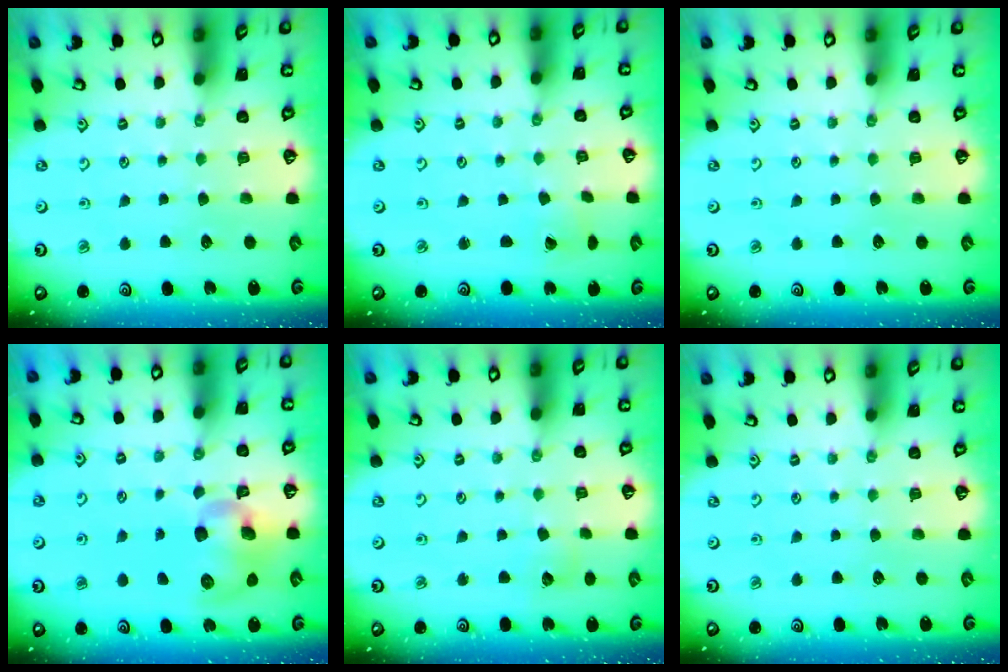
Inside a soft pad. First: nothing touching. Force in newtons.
{"total": 1.9, "press": 1.9, "slide": 0.0}
{"total": 0.0}
{"total": 10.3, "press": 10.1, "slide": 1.9}
{"total": 3.3, "press": 3.3, "slide": 0.3}
{"total": 0.0}